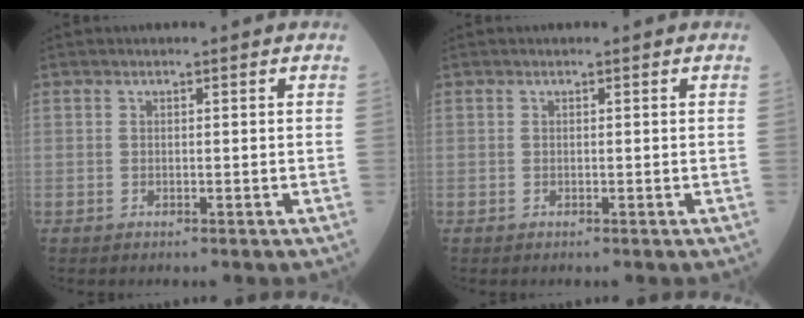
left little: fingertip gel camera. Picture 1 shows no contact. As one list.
[{"total": 0.0}]